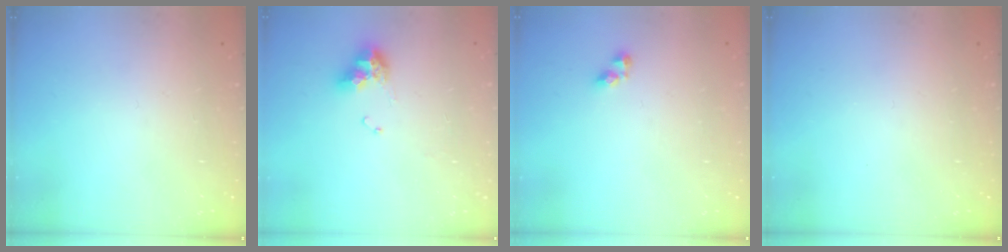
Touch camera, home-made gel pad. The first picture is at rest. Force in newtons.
{"total": 9.1, "press": 9.0, "slide": 1.0}
{"total": 4.2, "press": 4.1, "slide": 0.6}
{"total": 0.0}